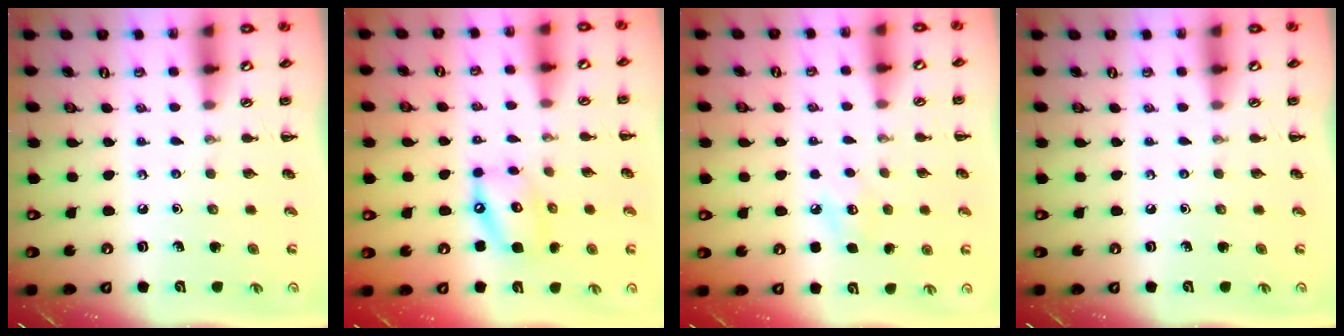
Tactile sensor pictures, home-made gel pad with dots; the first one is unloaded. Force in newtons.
{"total": 11.5, "press": 11.2, "slide": 2.2}
{"total": 7.6, "press": 7.3, "slide": 2.2}
{"total": 0.0}